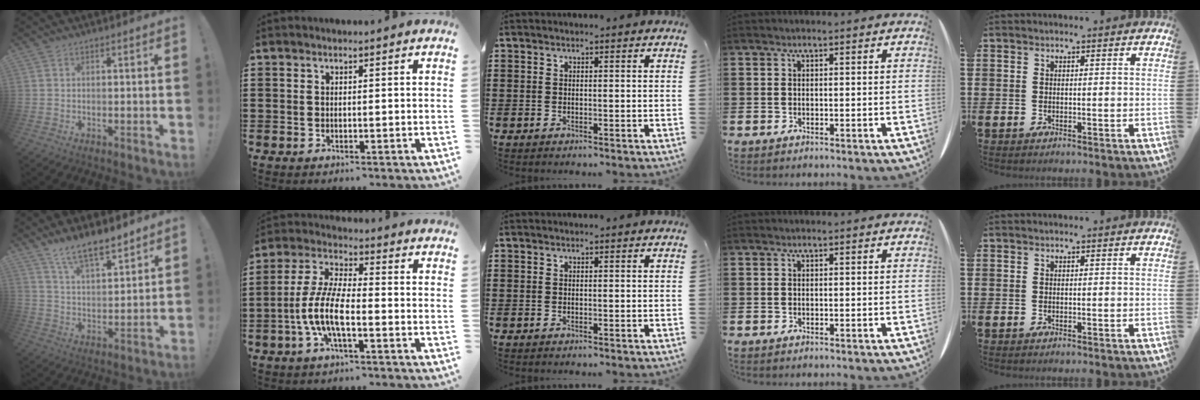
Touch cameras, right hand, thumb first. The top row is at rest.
{"thumb": {"total": 10.6, "force": [8.9, 2.8, 5.1], "torque": [-0.092, -0.059, 0.162]}, "index": {"total": 7.9, "force": [-2.9, 2.3, 7.0], "torque": [-0.171, -0.012, -0.064]}}